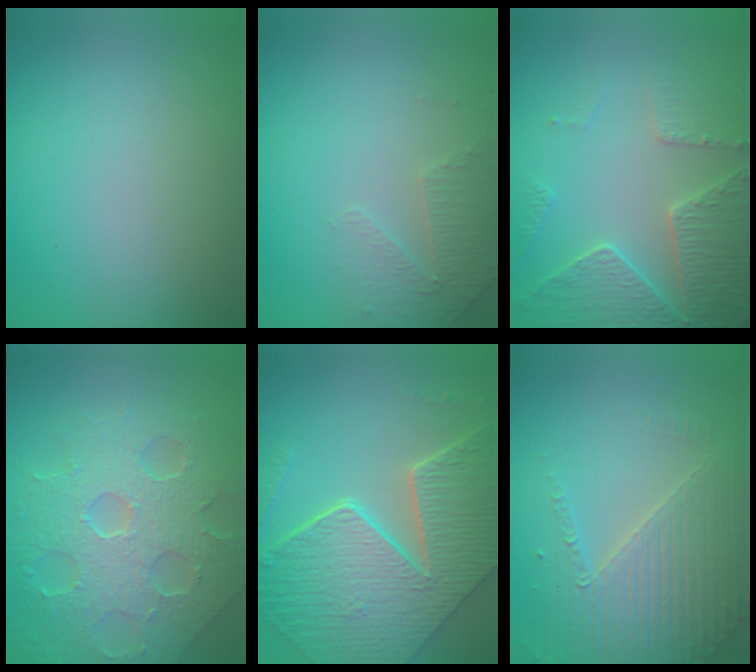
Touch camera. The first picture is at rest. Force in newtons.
{"total": 2.3, "press": 2.2, "slide": 0.6}
{"total": 4.5, "press": 4.3, "slide": 1.4}
{"total": 8.5, "press": 5.8, "slide": 6.2}
{"total": 9.6, "press": 7.1, "slide": 6.5}
{"total": 4.0, "press": 3.8, "slide": 1.2}